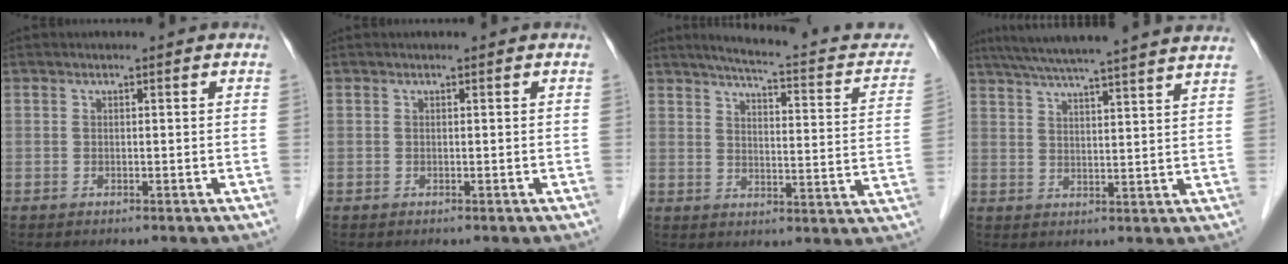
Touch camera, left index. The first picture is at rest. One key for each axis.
{"total": 0.0}
{"total": 16.5, "fx": 13.8, "fy": 3.3, "fz": 8.4, "tx": -0.097, "ty": -0.005, "tz": 0.153}
{"total": 21.4, "fx": 18.8, "fy": -0.3, "fz": 10.2, "tx": -0.169, "ty": 0.015, "tz": 0.247}